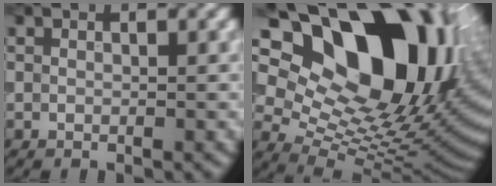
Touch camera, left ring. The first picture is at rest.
{"total": 20.4, "force": [8.2, 12.4, 13.9], "torque": [-0.203, 0.031, 0.153]}